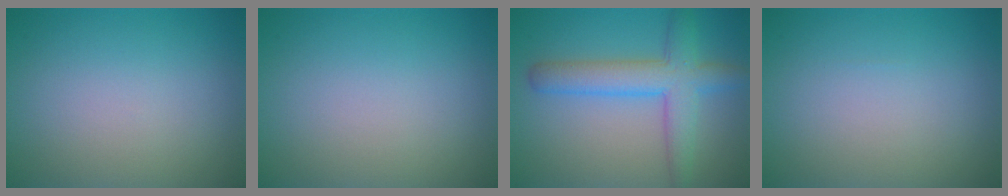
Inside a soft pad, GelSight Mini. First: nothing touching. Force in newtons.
{"total": 0.0}
{"total": 5.3, "press": 5.3, "slide": 0.2}
{"total": 0.0}